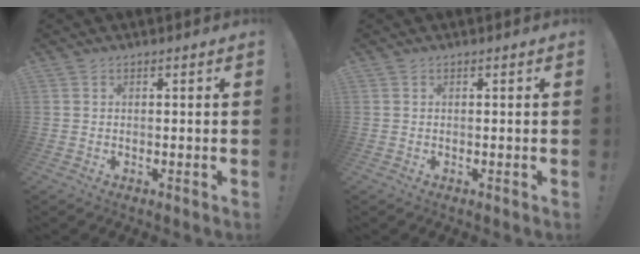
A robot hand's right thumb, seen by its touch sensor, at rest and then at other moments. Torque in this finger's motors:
{"motor_torque": [0.16, -0.01, 0.12, -0.08, -0.02]}